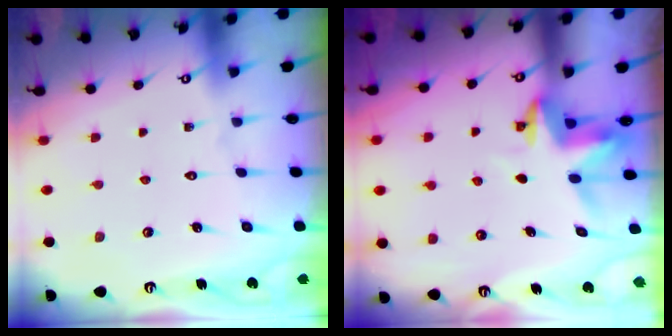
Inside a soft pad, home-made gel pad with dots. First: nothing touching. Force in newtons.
{"total": 3.8, "press": 3.8, "slide": 0.3}